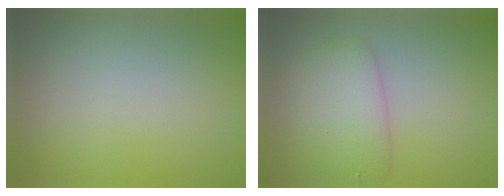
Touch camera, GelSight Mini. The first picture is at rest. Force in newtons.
{"total": 4.6, "press": 4.6, "slide": 0.1}